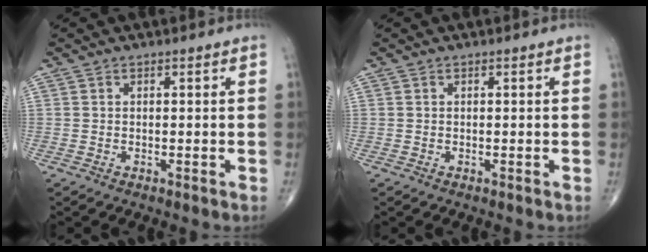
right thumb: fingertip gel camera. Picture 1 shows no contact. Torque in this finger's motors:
{"motor_torque": [-0.22, 0.22, 0.00, 0.07, 0.00]}